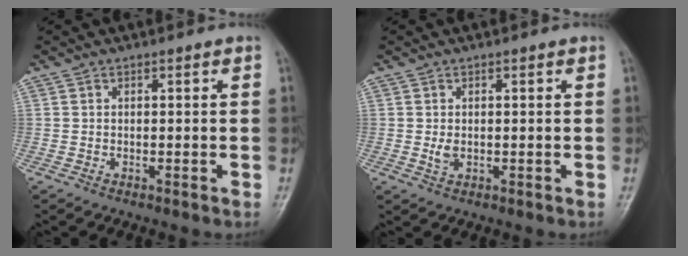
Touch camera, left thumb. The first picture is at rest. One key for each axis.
{"total": 1.7, "fx": 0.3, "fy": 1.1, "fz": 1.3, "tx": -0.023, "ty": -0.005, "tz": 0.008}